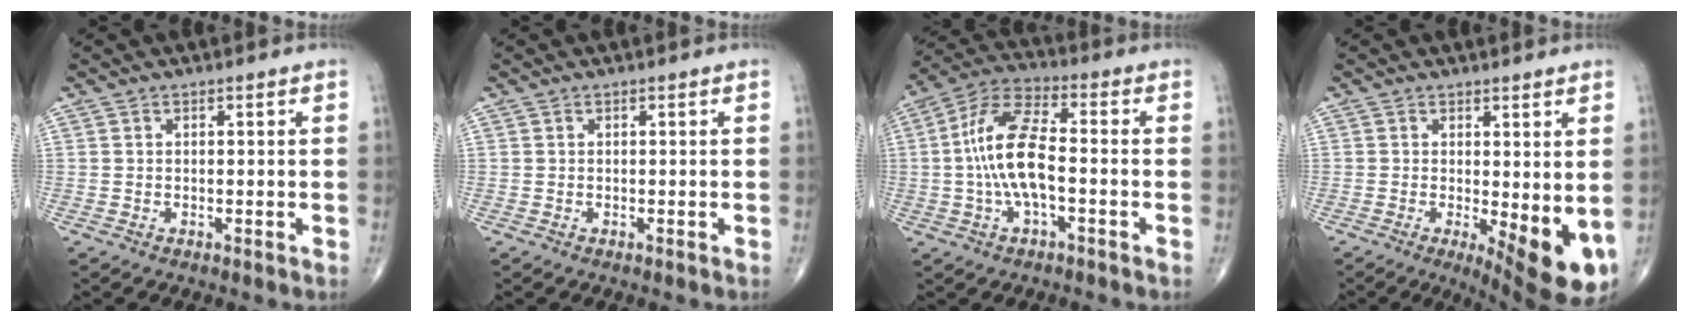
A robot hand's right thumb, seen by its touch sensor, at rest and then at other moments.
{"total": 0.0}
{"total": 12.9, "force": [-1.3, 5.0, 11.8], "torque": [-0.243, 0.035, -0.032]}
{"total": 10.4, "force": [-1.2, 3.6, 9.7], "torque": [-0.125, -0.024, -0.006]}